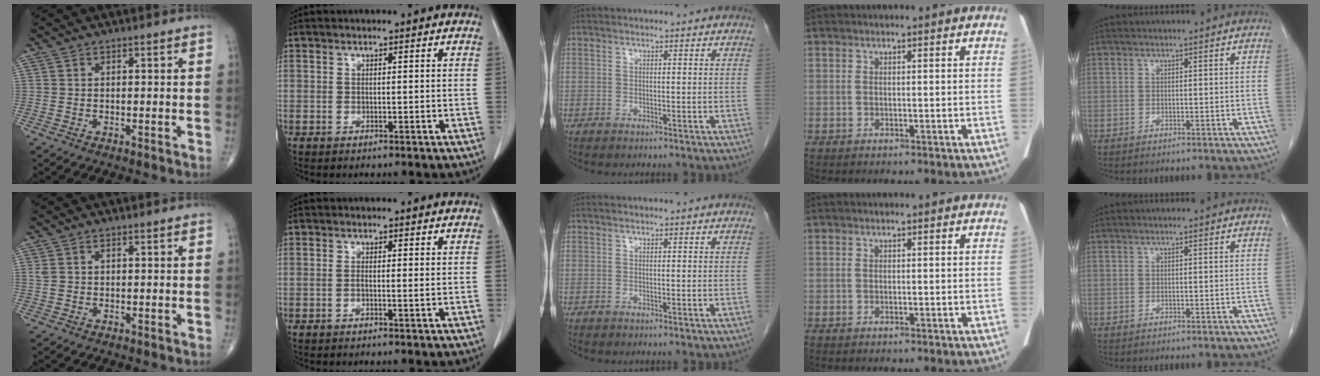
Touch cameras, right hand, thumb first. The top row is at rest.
{"thumb": {"total": 1.6, "force": [0.5, 1.1, 1.0], "torque": [-0.028, 0.008, 0.016]}, "index": {"total": 0.9, "force": [-0.1, 0.0, 0.9], "torque": [-0.018, -0.001, -0.001]}}